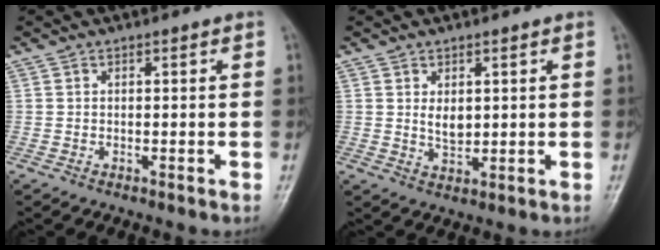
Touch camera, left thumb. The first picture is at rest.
{"total": 3.6, "force": [1.0, 2.1, 2.7], "torque": [-0.035, -0.012, 0.021]}